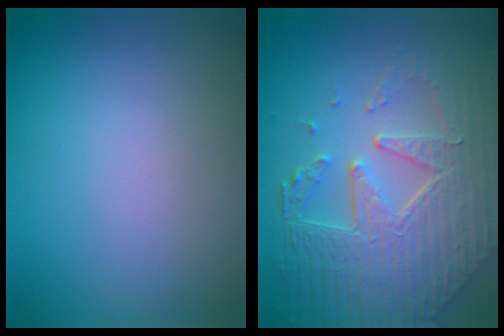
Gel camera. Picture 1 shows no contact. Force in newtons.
{"total": 8.2, "press": 5.9, "slide": 5.6}